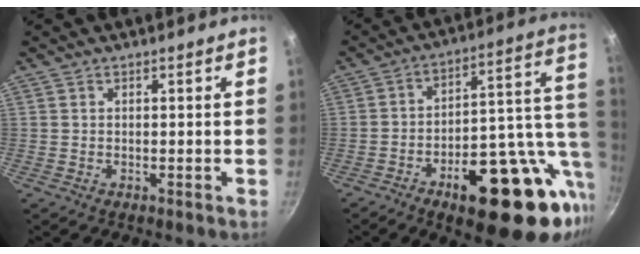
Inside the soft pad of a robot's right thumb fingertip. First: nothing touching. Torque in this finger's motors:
{"motor_torque": [2.92, 2.09, 1.93, -0.84, 0.19]}